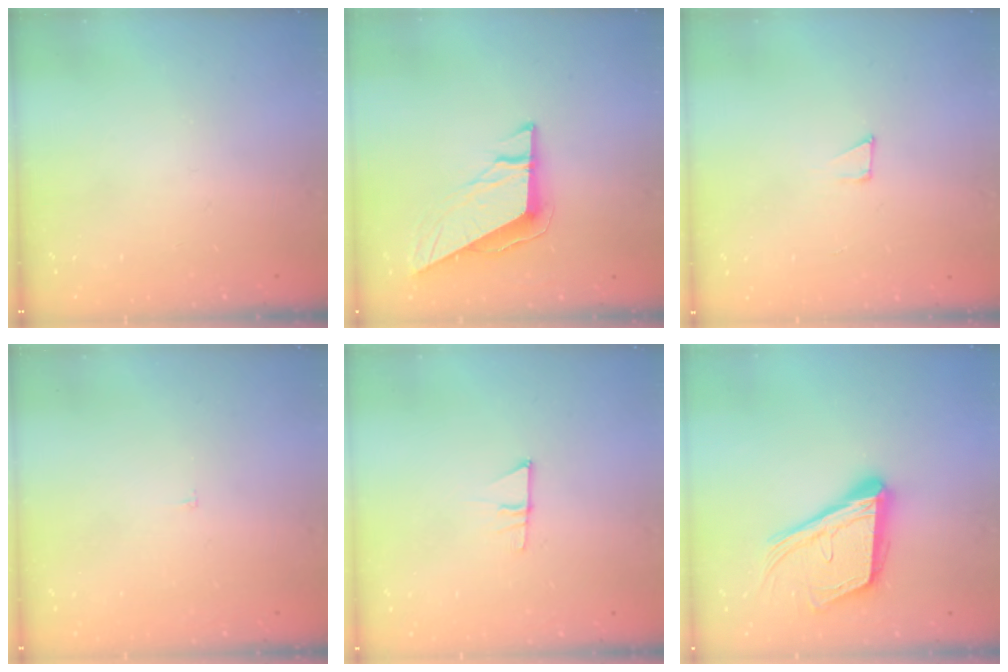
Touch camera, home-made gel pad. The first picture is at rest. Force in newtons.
{"total": 9.1, "press": 9.1, "slide": 0.3}
{"total": 4.3, "press": 4.2, "slide": 0.3}
{"total": 2.2, "press": 2.2, "slide": 0.2}
{"total": 7.0, "press": 7.0, "slide": 0.5}
{"total": 18.5, "press": 18.2, "slide": 3.5}